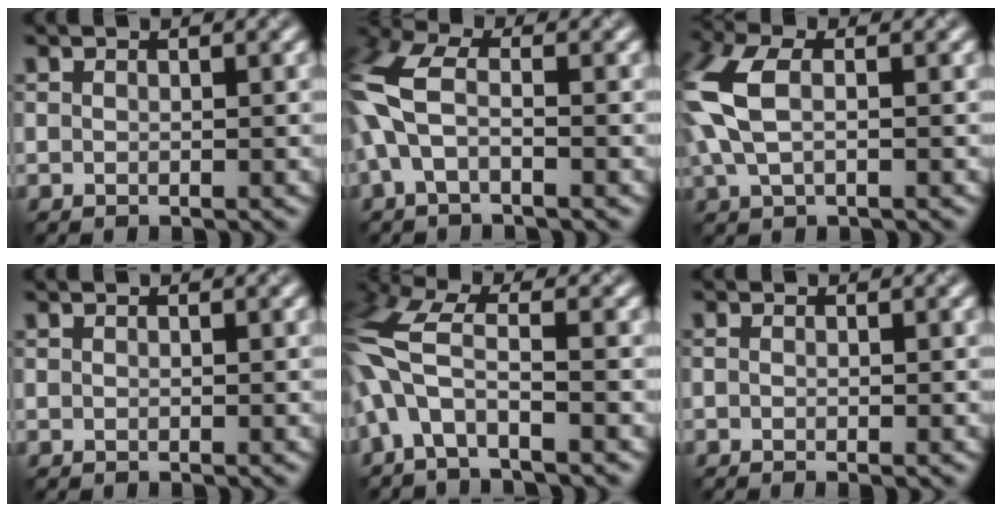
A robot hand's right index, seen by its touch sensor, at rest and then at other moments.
{"total": 5.2, "force": [-1.1, 2.4, 4.5], "torque": [-0.126, 0.024, -0.023]}
{"total": 5.7, "force": [0.1, 3.0, 4.9], "torque": [-0.142, 0.019, 0.008]}
{"total": 0.0}
{"total": 6.3, "force": [-2.6, 2.4, 5.2], "torque": [-0.139, 0.019, -0.056]}
{"total": 1.5, "force": [-0.3, 0.6, 1.3], "torque": [-0.015, 0.004, -0.011]}